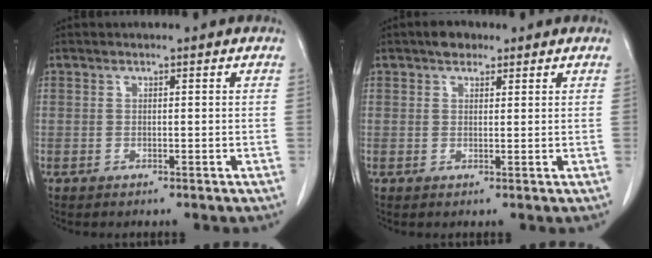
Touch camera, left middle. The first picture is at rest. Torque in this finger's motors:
{"motor_torque": [0.16, -0.11, 0.00, 0.01]}